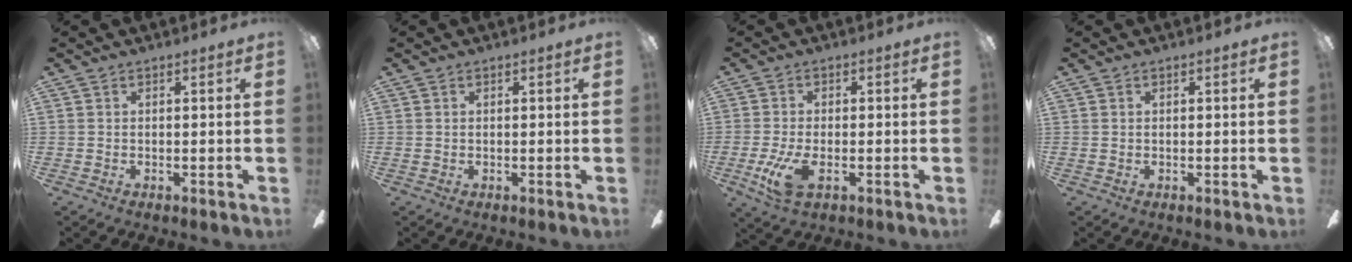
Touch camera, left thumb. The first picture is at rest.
{"total": 0.0}
{"total": 8.6, "force": [-2.6, 4.0, 7.1], "torque": [-0.155, -0.005, -0.044]}
{"total": 0.0}